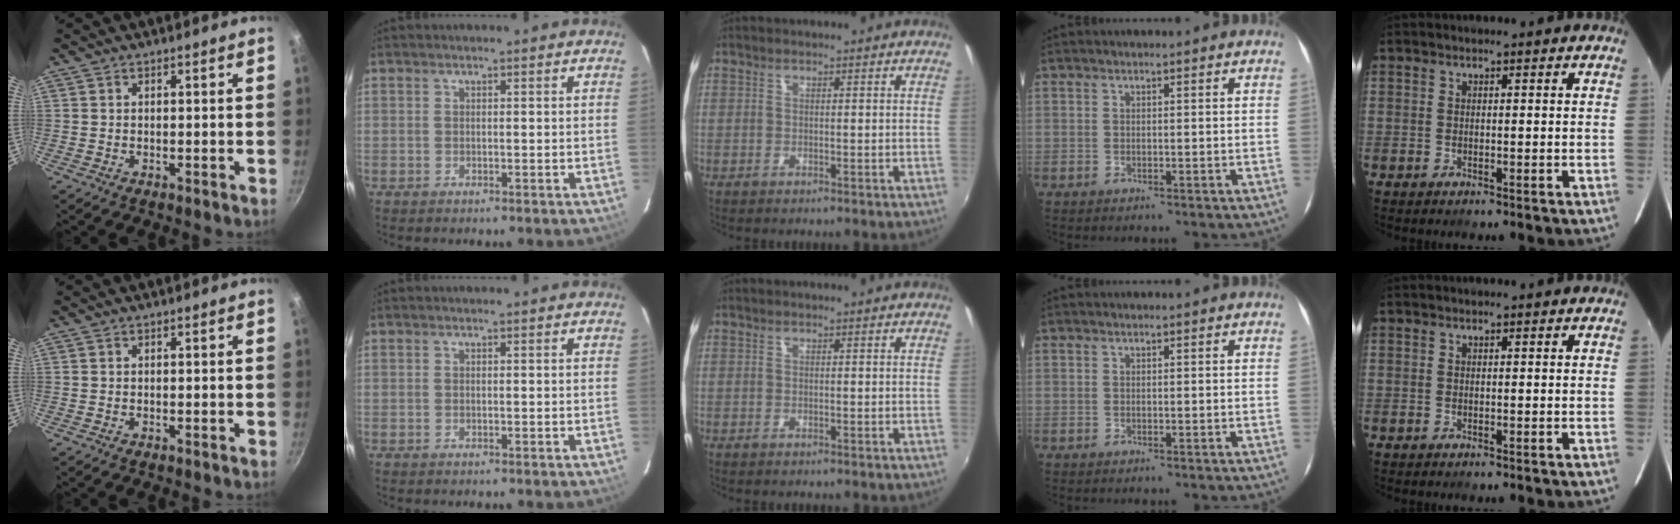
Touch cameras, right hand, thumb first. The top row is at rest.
{}